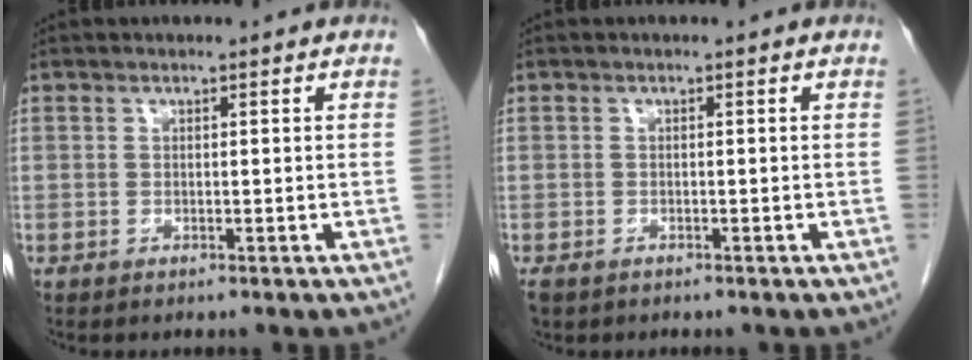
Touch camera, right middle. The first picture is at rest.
{"total": 1.7, "force": [-1.2, 1.0, 0.6], "torque": [-0.018, -0.002, -0.017]}